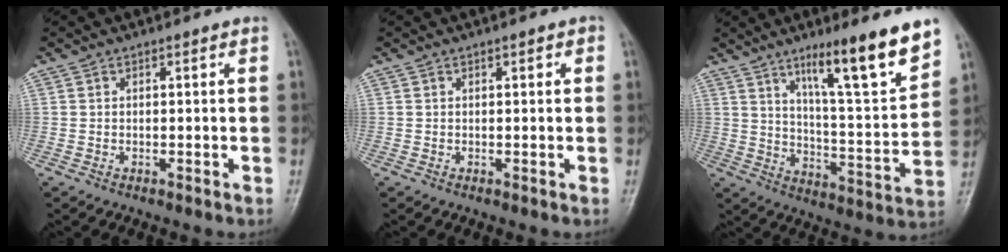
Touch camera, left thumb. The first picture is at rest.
{"total": 1.0, "force": [0.4, 0.5, 0.8], "torque": [-0.009, 0.001, 0.004]}
{"total": 16.3, "force": [10.8, 1.9, 12.1], "torque": [-0.171, -0.068, 0.177]}